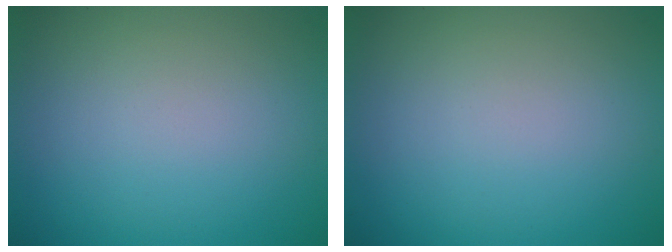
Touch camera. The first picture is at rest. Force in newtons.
{"total": 0.0}